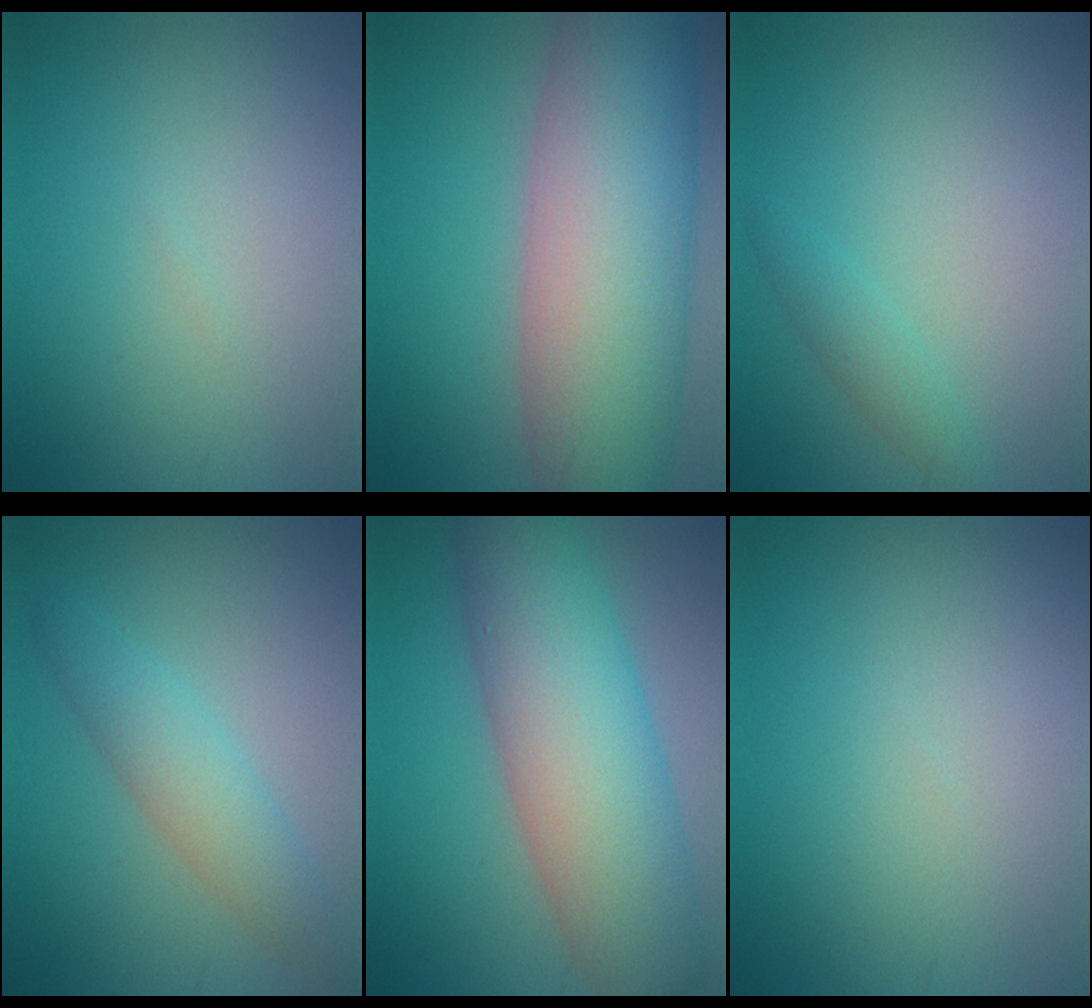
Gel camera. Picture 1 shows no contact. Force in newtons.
{"total": 13.2, "press": 13.2, "slide": 0.7}
{"total": 1.4, "press": 1.4, "slide": 0.1}
{"total": 3.2, "press": 3.2, "slide": 0.0}
{"total": 10.1, "press": 10.1, "slide": 0.4}
{"total": 0.0}